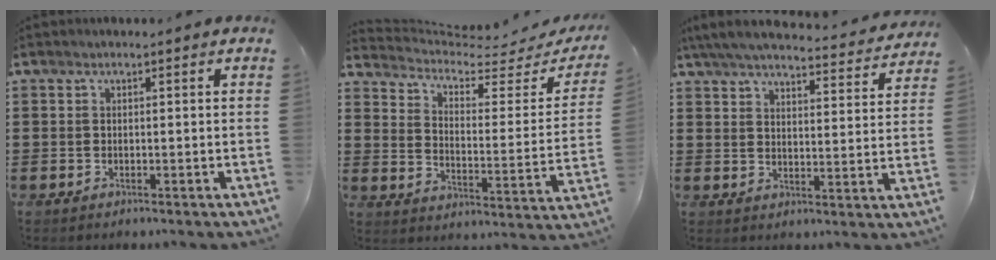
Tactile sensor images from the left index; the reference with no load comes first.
{"total": 4.5, "force": [4.0, 1.1, 1.7], "torque": [-0.060, -0.033, 0.064]}
{"total": 5.6, "force": [5.2, 0.2, 2.1], "torque": [-0.063, -0.033, 0.087]}